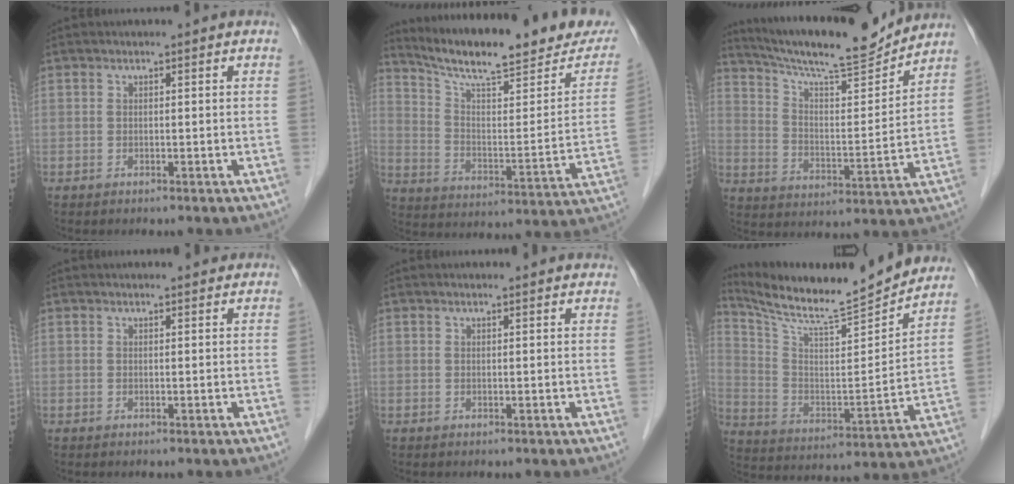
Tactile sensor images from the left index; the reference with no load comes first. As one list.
[{"total": 23.5, "force": [20.1, 3.7, 11.7], "torque": [-0.178, -0.030, 0.282]}, {"total": 16.7, "force": [15.6, 0.8, 6.0], "torque": [-0.111, -0.007, 0.246]}, {"total": 2.8, "force": [2.6, 0.5, 0.8], "torque": [-0.012, 0.012, 0.030]}, {"total": 4.5, "force": [4.2, 0.7, 1.5], "torque": [-0.018, 0.017, 0.040]}, {"total": 22.8, "force": [20.6, 1.1, 9.7], "torque": [-0.173, -0.036, 0.314]}]